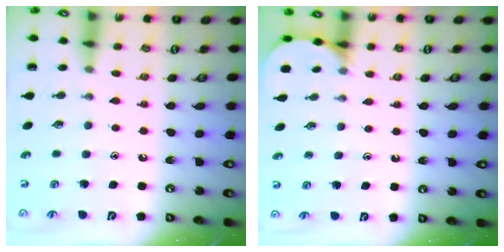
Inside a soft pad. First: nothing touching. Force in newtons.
{"total": 4.5, "press": 4.4, "slide": 0.3}